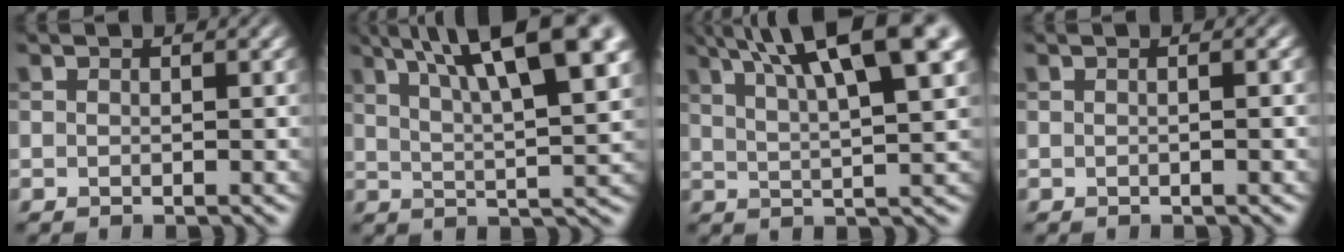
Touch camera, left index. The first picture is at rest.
{"total": 13.7, "force": [7.3, 4.0, 10.9], "torque": [-0.135, 0.023, 0.099]}
{"total": 12.2, "force": [6.6, 3.2, 9.8], "torque": [-0.126, 0.027, 0.091]}
{"total": 1.0, "force": [-0.1, 0.3, 1.0], "torque": [-0.009, 0.002, -0.005]}